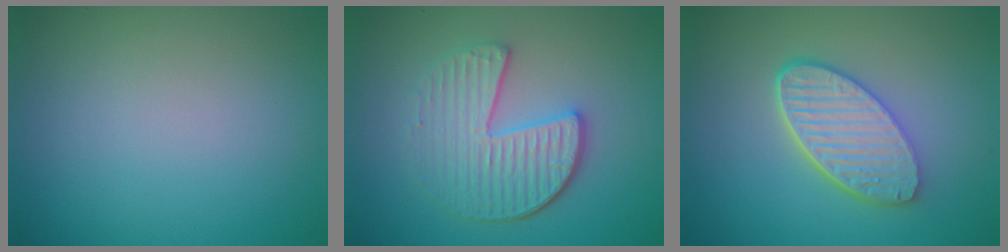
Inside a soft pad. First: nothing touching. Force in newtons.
{"total": 4.9, "press": 4.0, "slide": 2.8}
{"total": 5.7, "press": 4.5, "slide": 3.5}